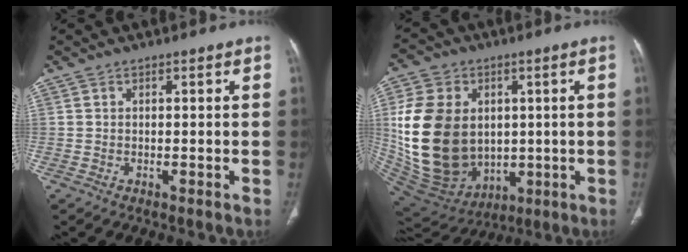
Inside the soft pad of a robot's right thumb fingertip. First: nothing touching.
{"total": 23.6, "force": [1.5, 17.6, 15.7], "torque": [-0.294, -0.011, 0.058]}